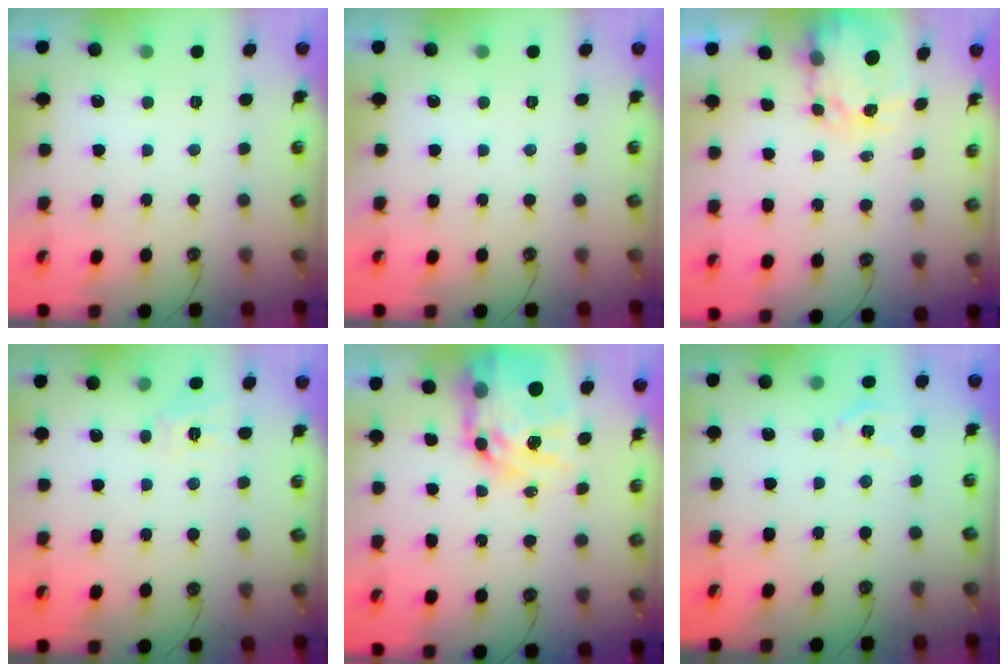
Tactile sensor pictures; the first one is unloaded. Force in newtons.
{"total": 0.0}
{"total": 3.7, "press": 3.7, "slide": 0.3}
{"total": 5.3, "press": 5.3, "slide": 0.5}
{"total": 19.2, "press": 19.2, "slide": 1.5}
{"total": 5.8, "press": 5.8, "slide": 0.7}